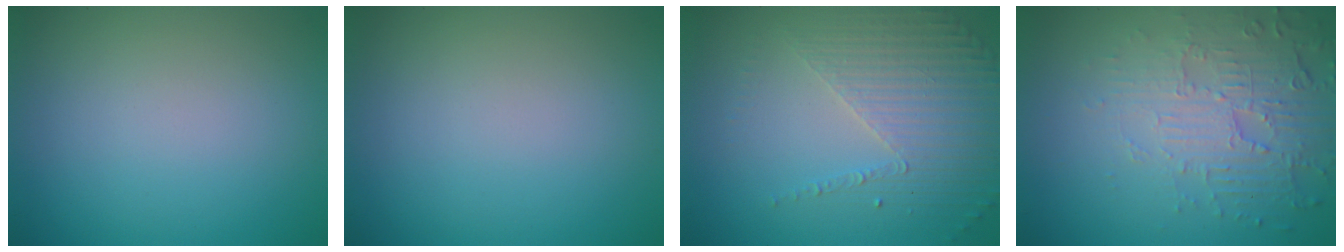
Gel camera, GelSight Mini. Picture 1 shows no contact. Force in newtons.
{"total": 0.0}
{"total": 4.4, "press": 3.1, "slide": 3.2}
{"total": 5.5, "press": 3.6, "slide": 4.1}